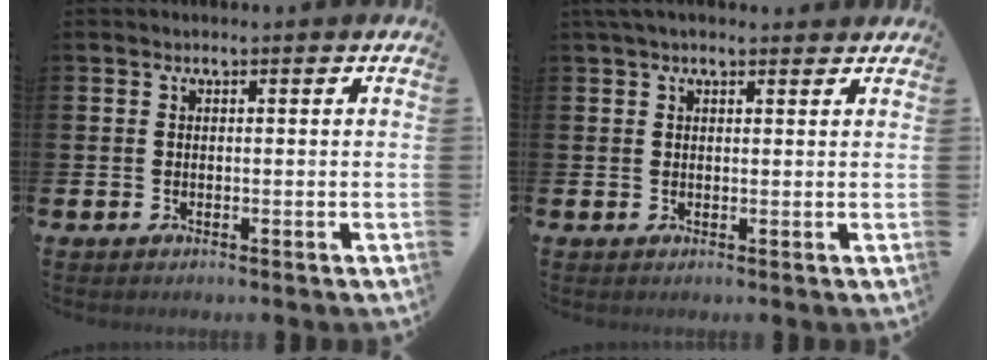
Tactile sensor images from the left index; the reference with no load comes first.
{"total": 2.2, "force": [1.8, 0.7, 1.1], "torque": [-0.022, 0.004, 0.031]}